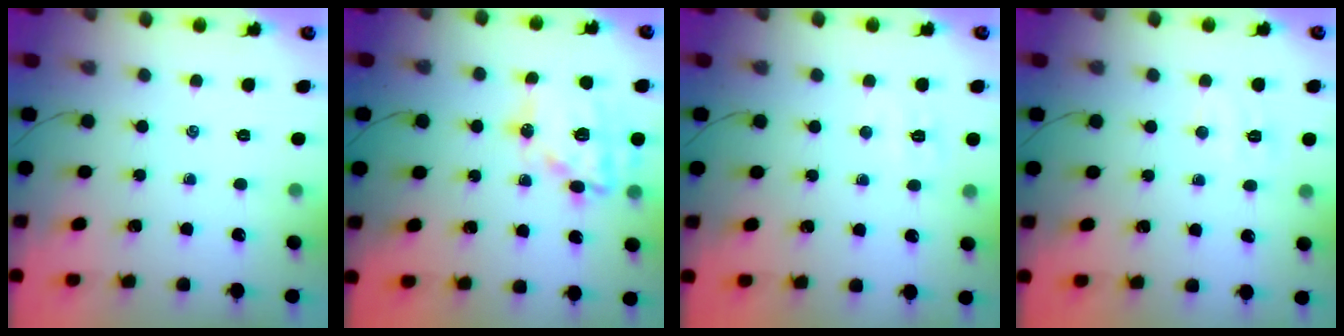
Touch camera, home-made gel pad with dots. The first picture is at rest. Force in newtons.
{"total": 16.1, "press": 15.9, "slide": 2.8}
{"total": 5.0, "press": 4.8, "slide": 1.3}
{"total": 4.3, "press": 4.2, "slide": 0.9}